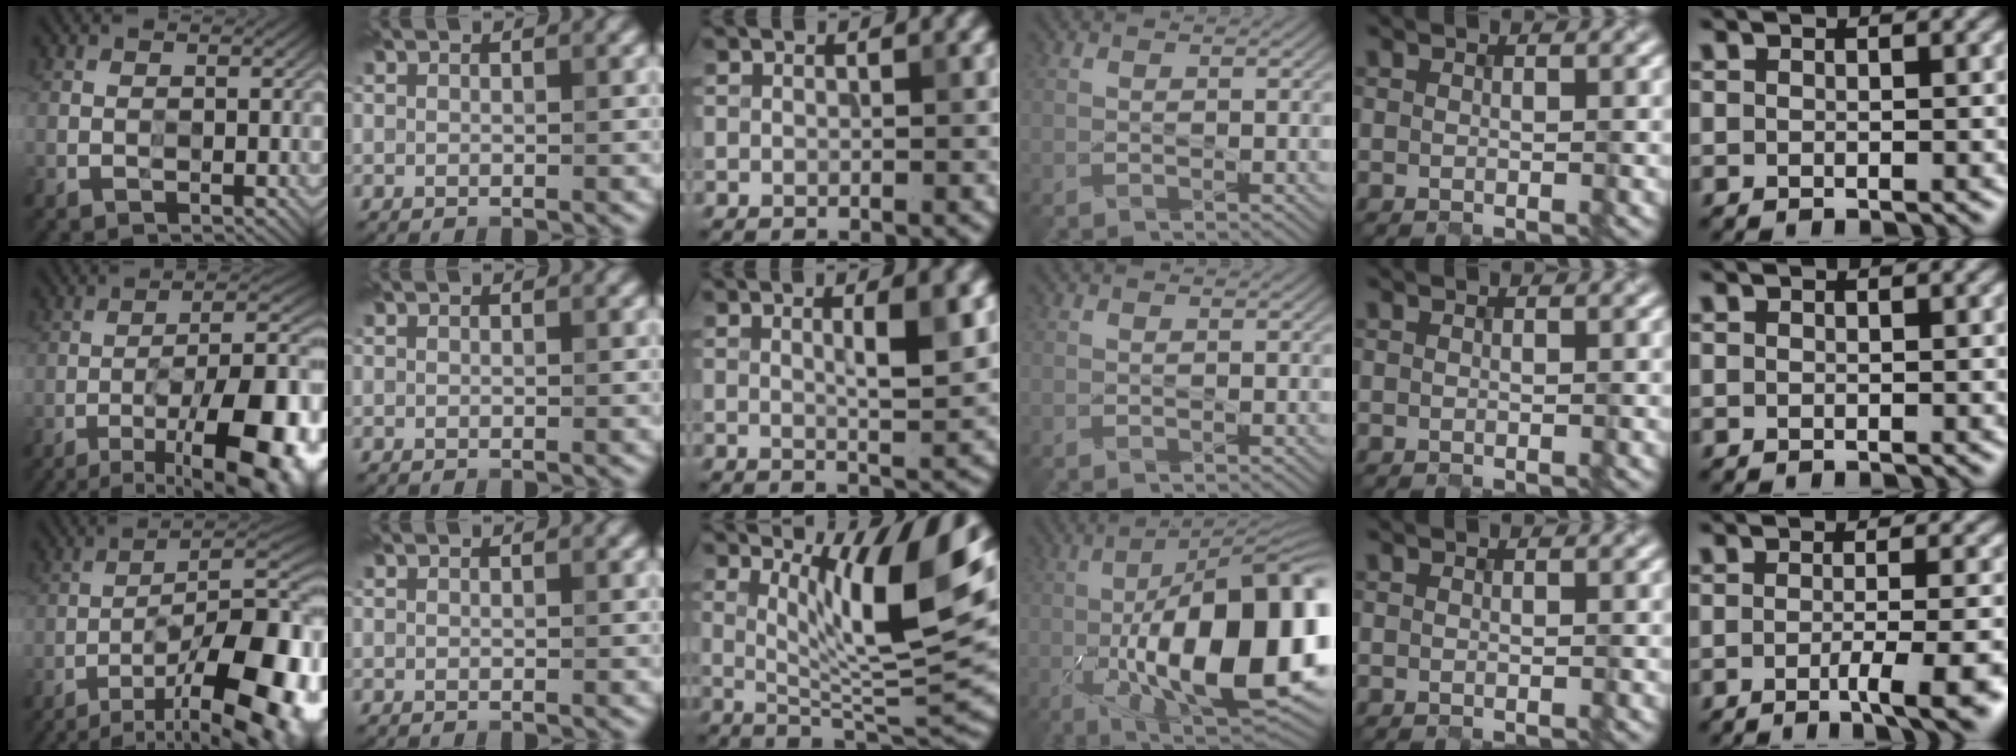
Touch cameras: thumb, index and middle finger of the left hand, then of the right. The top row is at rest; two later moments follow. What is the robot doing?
{"motion": "insert", "object": "connector and pipe"}